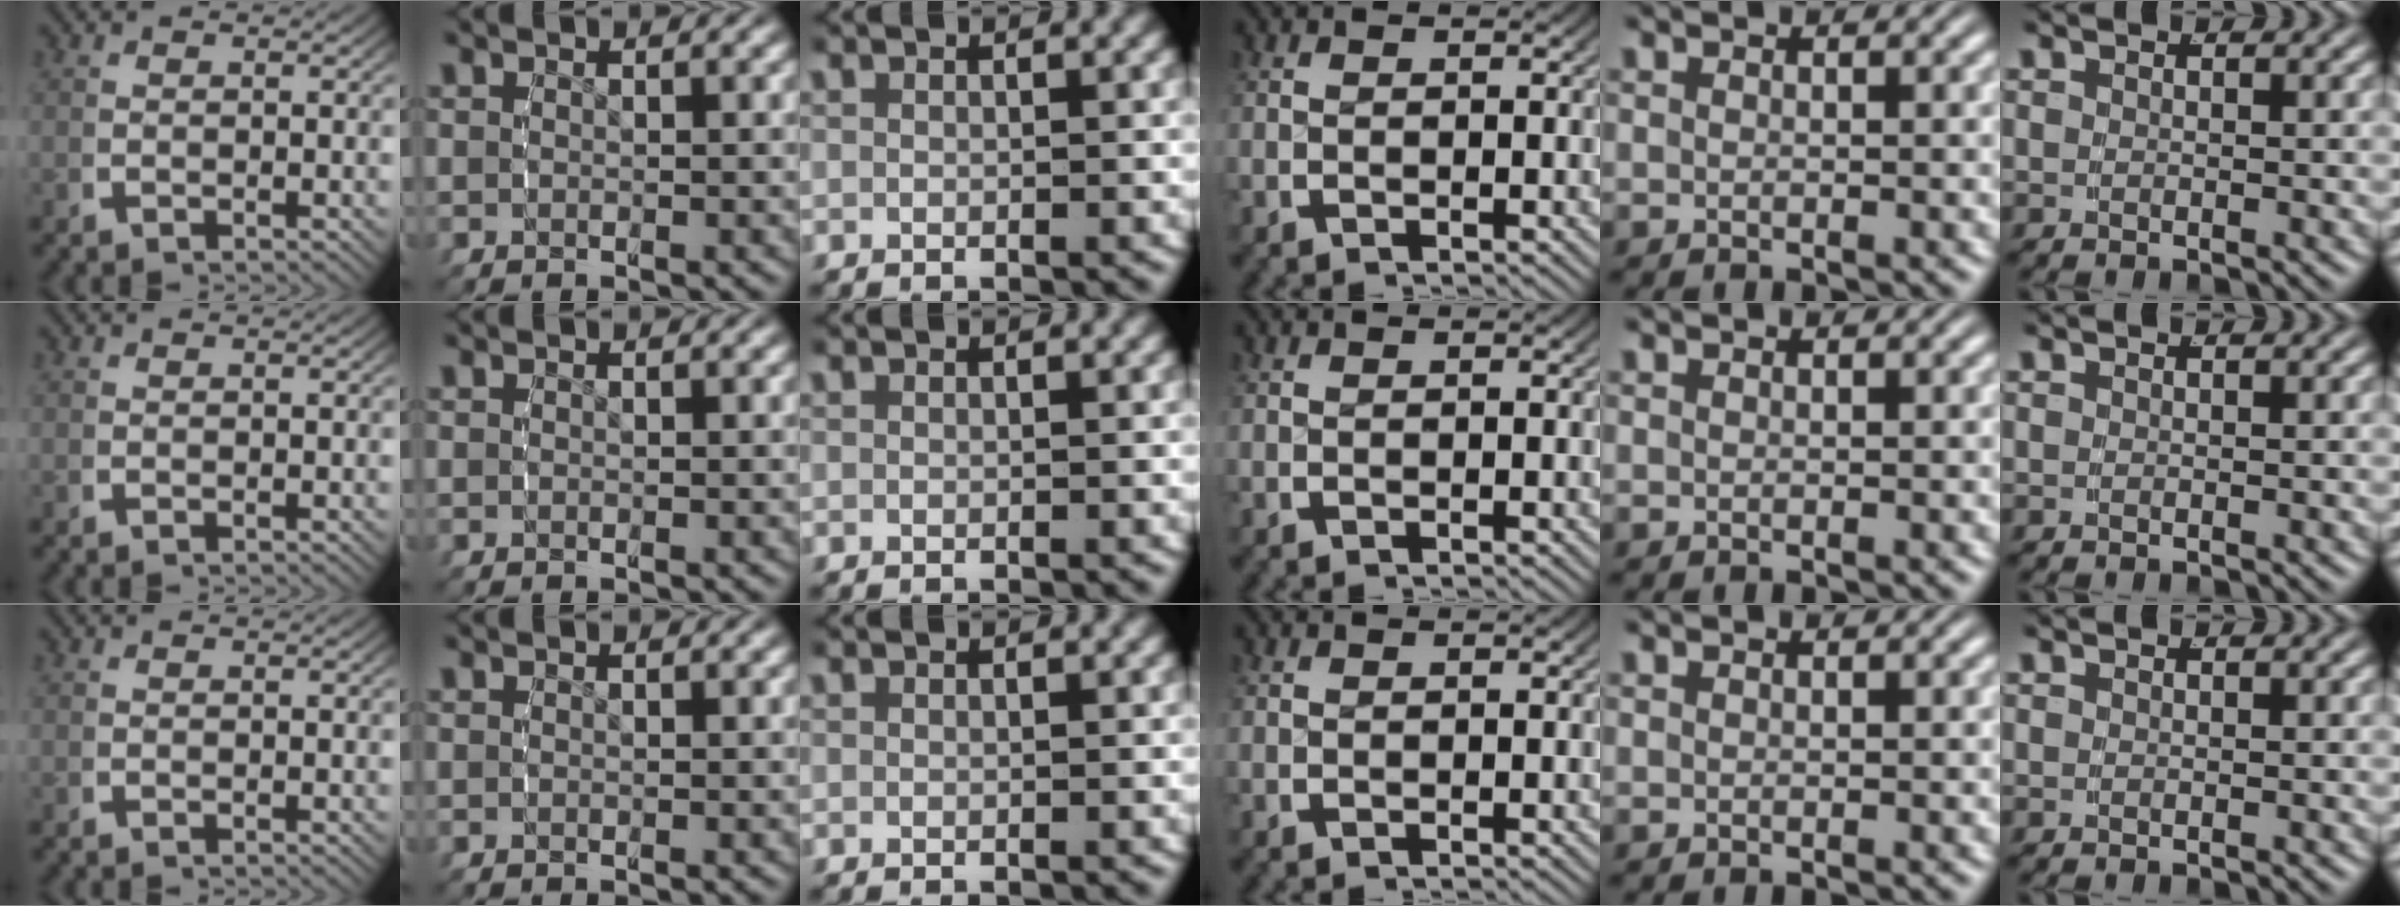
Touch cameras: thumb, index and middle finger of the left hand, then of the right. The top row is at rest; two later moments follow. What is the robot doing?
{"motion": "reach", "object": "shoes"}